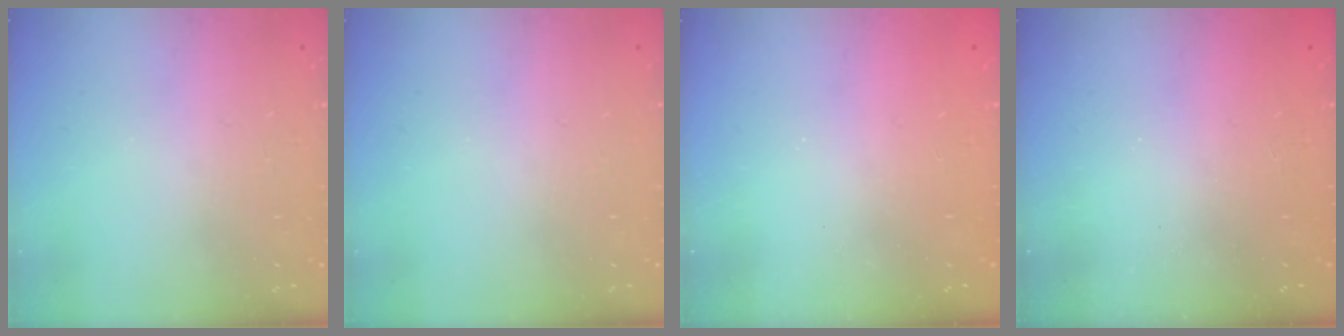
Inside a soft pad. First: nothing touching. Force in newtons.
{"total": 0.0}
{"total": 2.4, "press": 2.3, "slide": 0.8}
{"total": 2.2, "press": 2.1, "slide": 0.7}